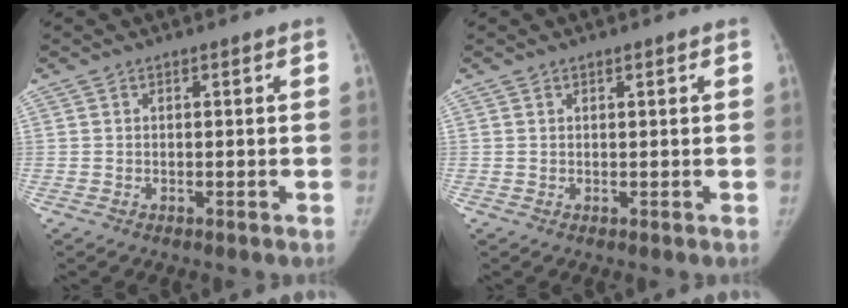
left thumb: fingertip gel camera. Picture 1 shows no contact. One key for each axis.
{"total": 0.5, "fx": 0.4, "fy": 0.2, "fz": 0.3, "tx": -0.005, "ty": -0.002, "tz": 0.007}